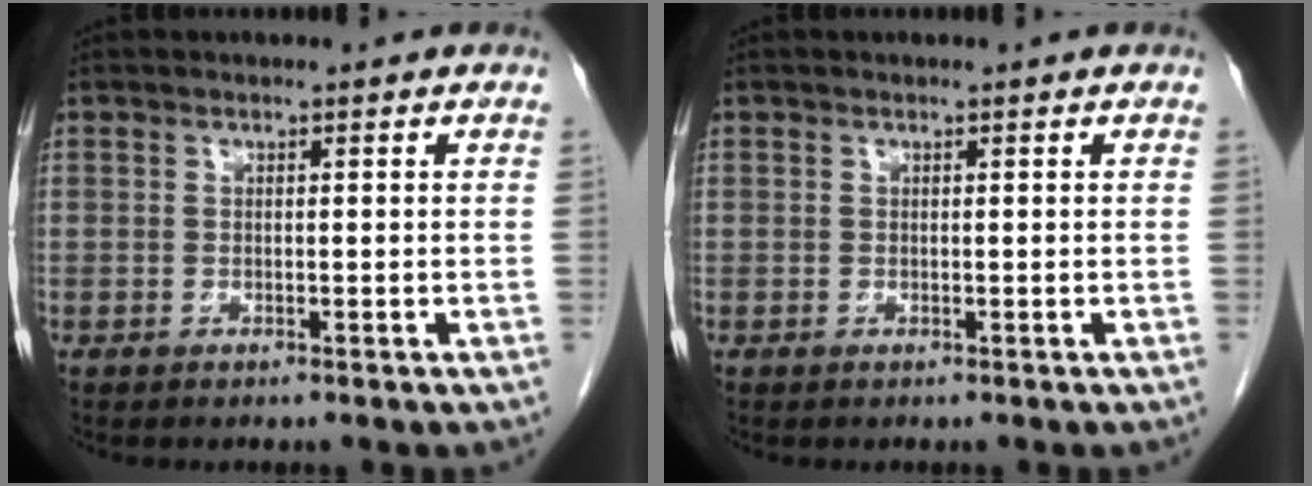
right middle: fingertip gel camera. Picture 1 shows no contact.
{"total": 0.0}